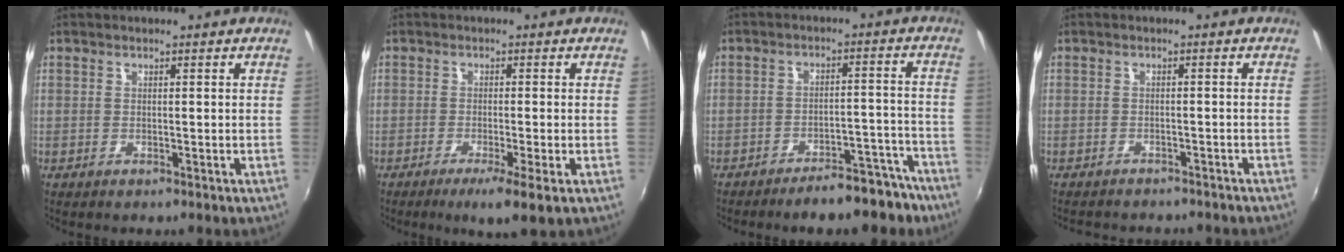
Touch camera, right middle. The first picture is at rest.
{"total": 4.8, "force": [-2.5, -0.1, 4.2], "torque": [-0.080, -0.013, -0.041]}
{"total": 11.0, "force": [-9.5, 3.4, 4.5], "torque": [-0.063, 0.028, -0.107]}
{"total": 8.4, "force": [-7.4, 2.4, 3.1], "torque": [-0.069, -0.017, -0.100]}